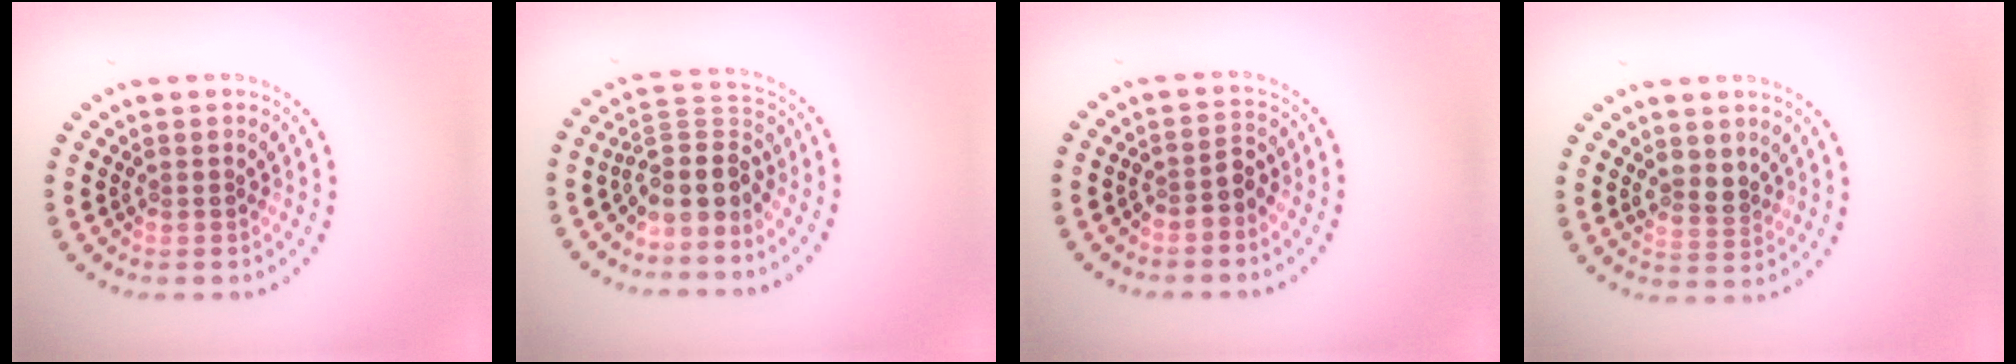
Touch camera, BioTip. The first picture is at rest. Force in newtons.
{"total": 4.1, "press": 3.2, "slide": 2.5}
{"total": 1.9, "press": 1.6, "slide": 1.1}
{"total": 2.1, "press": 2.0, "slide": 0.8}